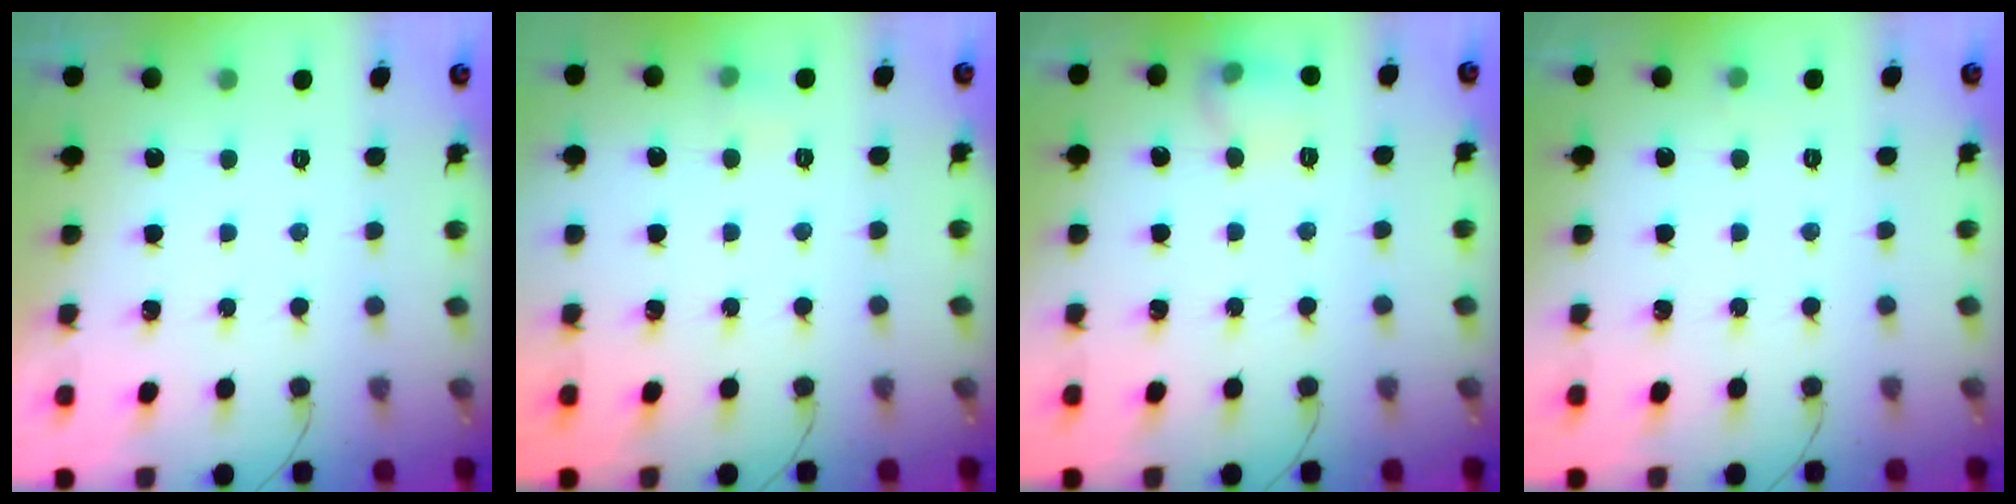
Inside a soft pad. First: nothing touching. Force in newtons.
{"total": 5.5, "press": 5.3, "slide": 1.6}
{"total": 7.8, "press": 7.7, "slide": 1.2}
{"total": 3.0, "press": 2.8, "slide": 1.3}